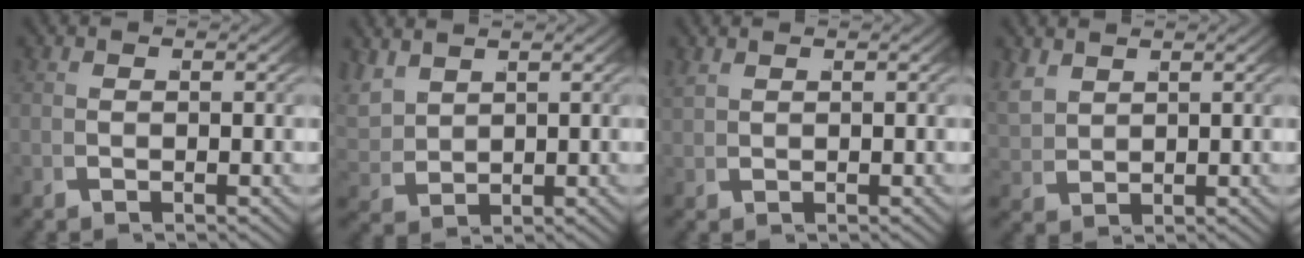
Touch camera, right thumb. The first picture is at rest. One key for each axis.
{"total": 3.0, "fx": 1.9, "fy": 1.5, "fz": 1.6, "tx": -0.041, "ty": -0.002, "tz": 0.048}
{"total": 1.1, "fx": 1.1, "fy": -0.3, "fz": 0.3, "tx": -0.002, "ty": 0.010, "tz": 0.026}
{"total": 2.2, "fx": 1.7, "fy": 1.0, "fz": 1.0, "tx": -0.027, "ty": 0.001, "tz": 0.045}